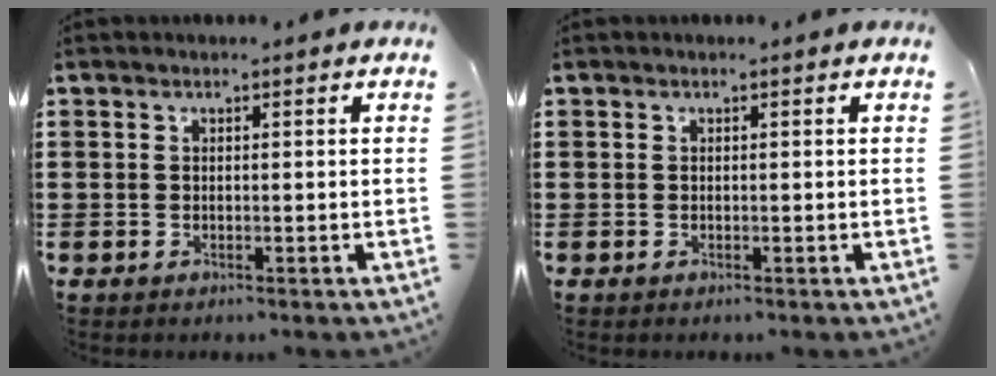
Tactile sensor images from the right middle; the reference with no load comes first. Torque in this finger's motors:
{"motor_torque": [-0.01, -0.05, 0.04, 0.00]}